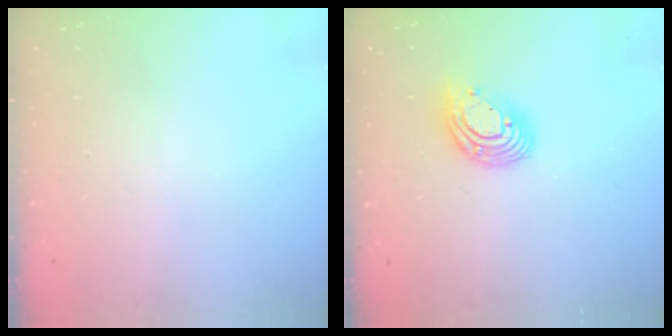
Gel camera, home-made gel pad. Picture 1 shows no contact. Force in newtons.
{"total": 12.1, "press": 12.0, "slide": 1.2}